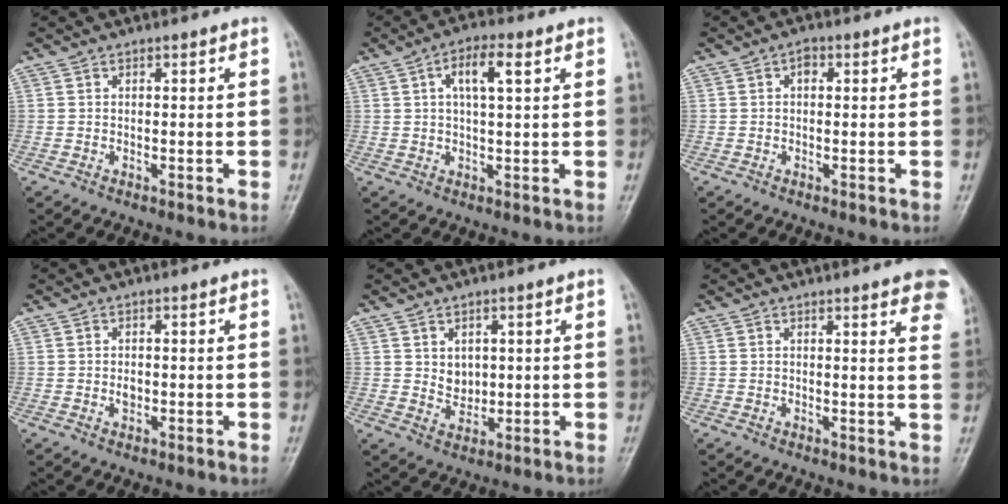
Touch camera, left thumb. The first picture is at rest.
{"total": 6.4, "force": [2.2, 2.1, 5.6], "torque": [-0.097, 0.007, 0.037]}
{"total": 1.8, "force": [0.4, 1.1, 1.4], "torque": [-0.016, 0.006, 0.002]}
{"total": 1.4, "force": [-0.2, 1.0, 0.9], "torque": [-0.009, 0.002, -0.003]}
{"total": 3.5, "force": [0.9, 2.8, 1.9], "torque": [-0.012, -0.010, 0.023]}
{"total": 10.5, "force": [6.7, 2.4, 7.8], "torque": [-0.072, -0.018, 0.065]}